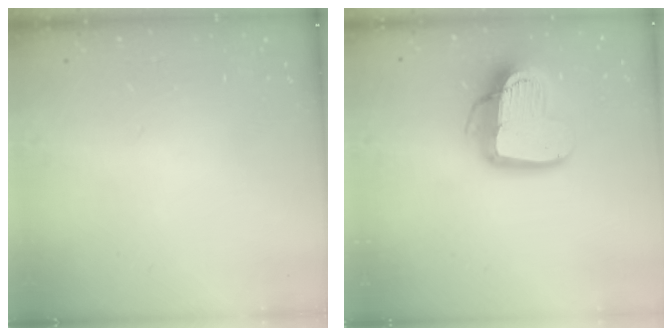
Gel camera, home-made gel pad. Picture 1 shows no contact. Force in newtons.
{"total": 15.0, "press": 14.9, "slide": 1.3}